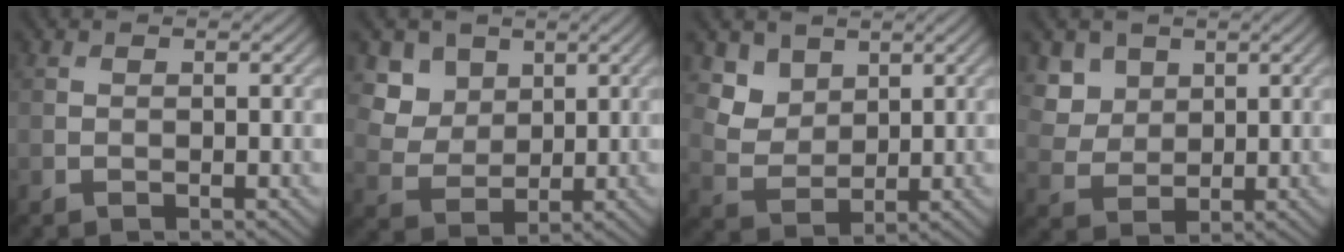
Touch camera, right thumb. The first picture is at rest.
{"total": 5.8, "force": [3.1, 4.3, 2.2], "torque": [-0.076, -0.022, 0.077]}
{"total": 4.7, "force": [3.1, 3.1, 1.6], "torque": [-0.057, -0.020, 0.076]}
{"total": 4.8, "force": [2.6, 3.6, 1.8], "torque": [-0.060, -0.014, 0.060]}